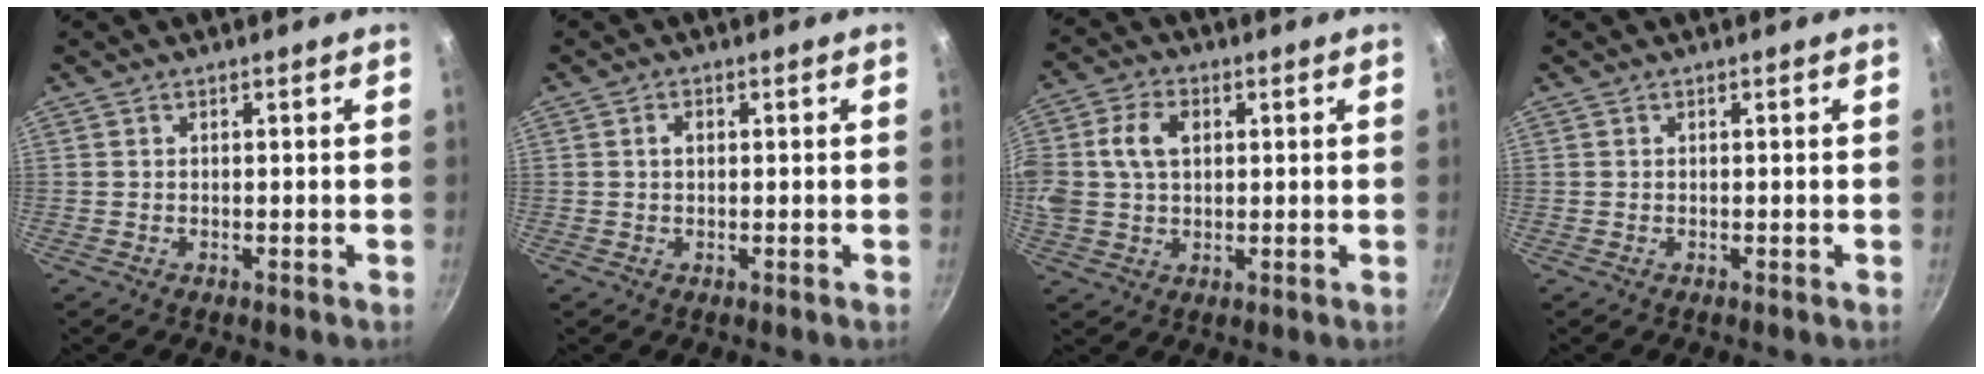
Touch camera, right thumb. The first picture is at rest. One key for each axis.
{"total": 1.5, "fx": 0.2, "fy": 1.1, "fz": 1.1, "tx": -0.018, "ty": 0.005, "tz": 0.003}
{"total": 11.4, "fx": 2.2, "fy": 8.2, "fz": 7.6, "tx": -0.157, "ty": 0.024, "tz": 0.035}
{"total": 0.0}